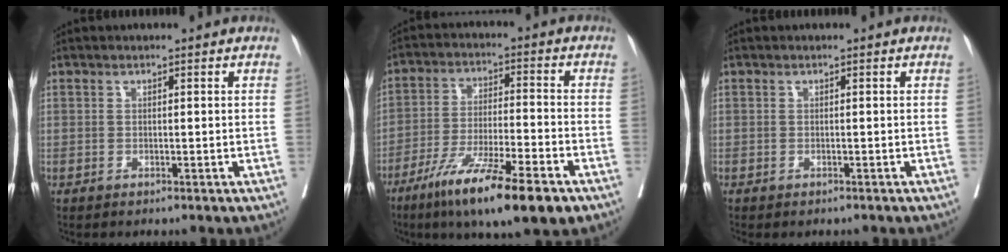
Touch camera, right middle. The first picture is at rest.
{"total": 15.3, "force": [-9.4, 1.5, 11.9], "torque": [-0.199, -0.037, -0.161]}
{"total": 0.7, "force": [-0.6, 0.3, 0.1], "torque": [-0.005, 0.001, -0.013]}